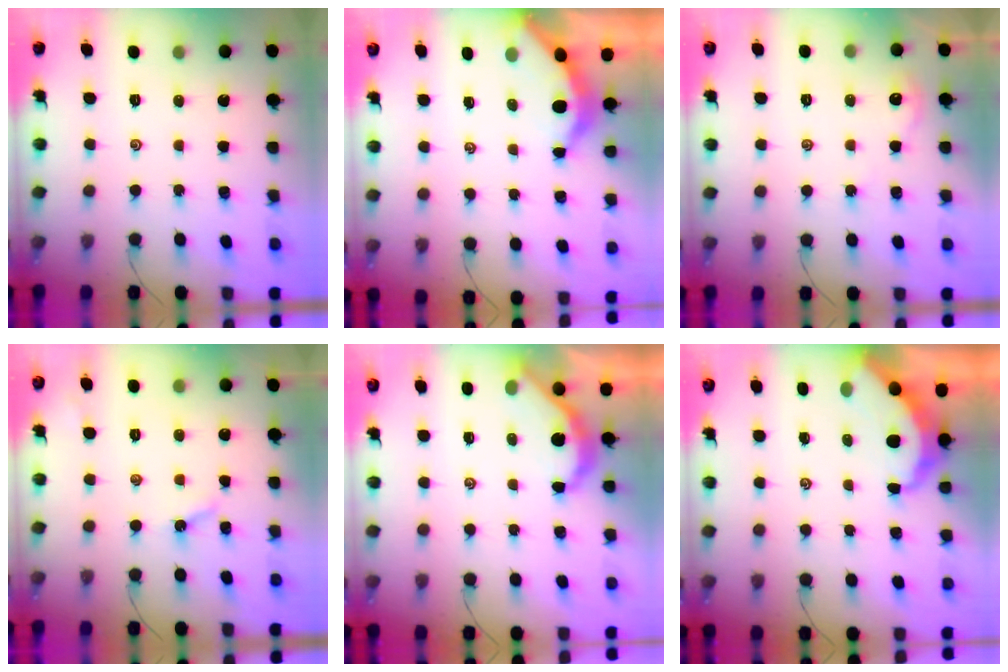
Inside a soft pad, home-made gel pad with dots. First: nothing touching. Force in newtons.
{"total": 3.8, "press": 3.7, "slide": 0.5}
{"total": 1.9, "press": 1.9, "slide": 0.4}
{"total": 3.6, "press": 3.6, "slide": 0.6}
{"total": 4.9, "press": 4.9, "slide": 0.2}
{"total": 5.4, "press": 5.4, "slide": 0.5}